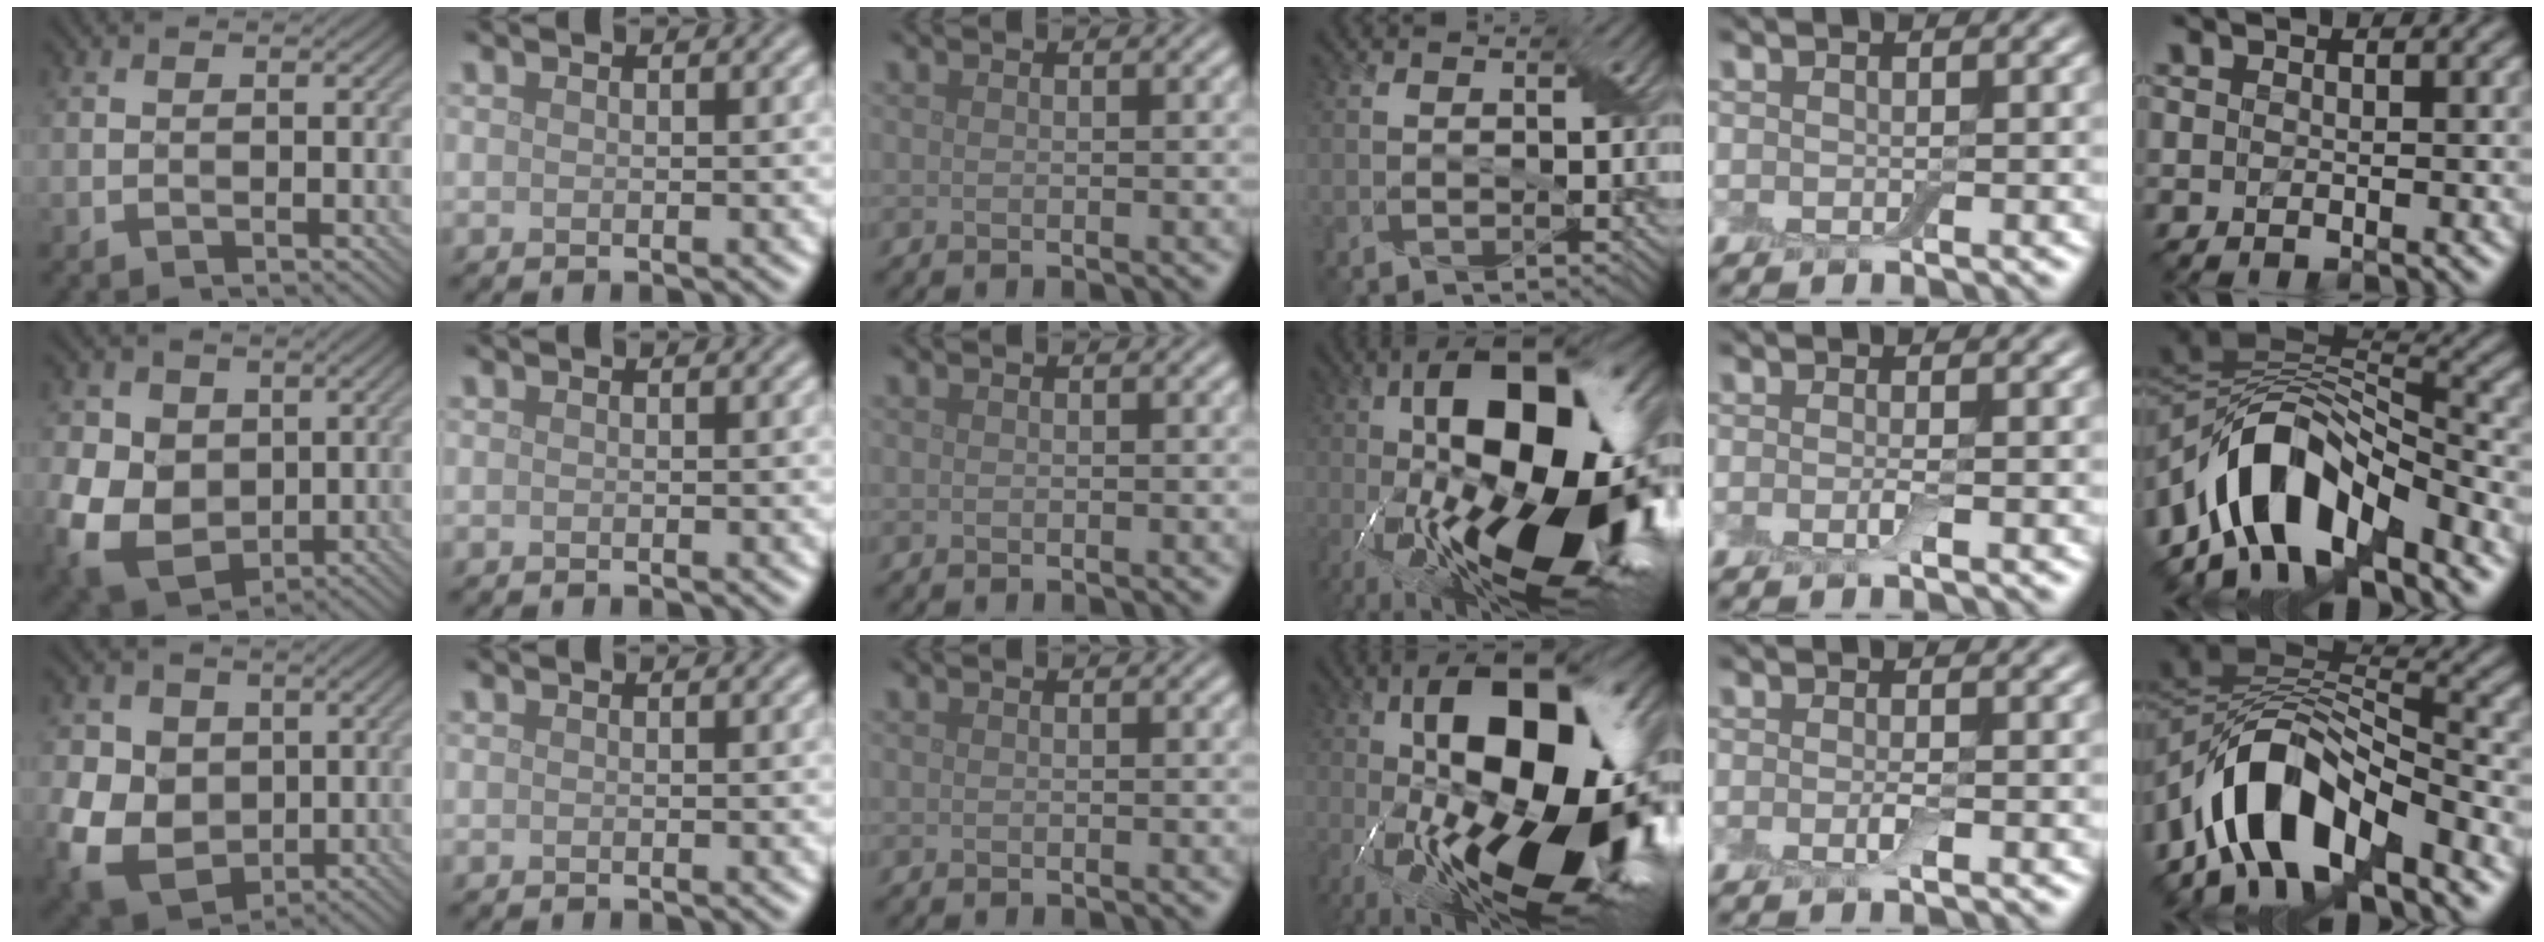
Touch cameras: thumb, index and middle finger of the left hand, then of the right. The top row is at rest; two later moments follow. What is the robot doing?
{"motion": "wrap", "object": "adhesive wrap"}